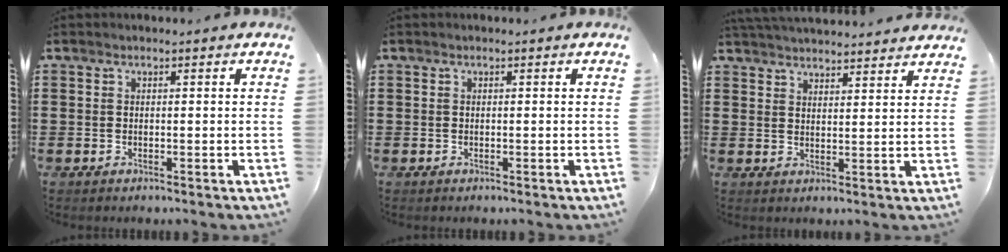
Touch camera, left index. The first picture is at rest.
{"total": 0.0}
{"total": 3.7, "force": [3.7, -0.1, 0.3], "torque": [-0.016, -0.016, 0.067]}